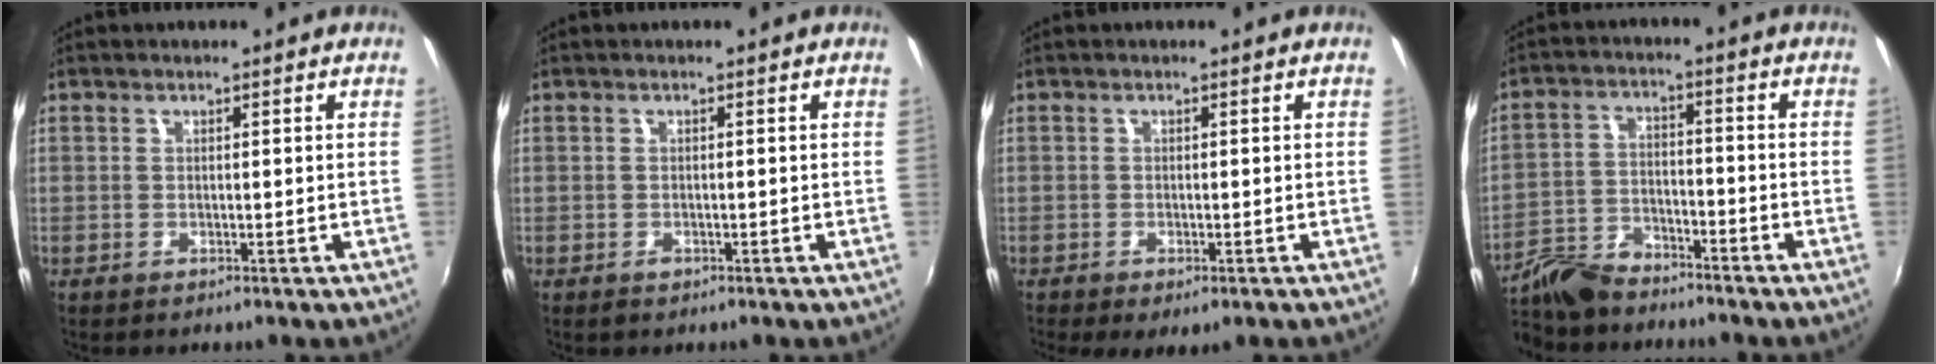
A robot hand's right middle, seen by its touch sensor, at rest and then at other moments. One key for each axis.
{"total": 1.0, "fx": -0.7, "fy": 0.7, "fz": 0.4, "tx": -0.007, "ty": -0.003, "tz": -0.011}
{"total": 3.2, "fx": -1.8, "fy": 1.1, "fz": 2.4, "tx": -0.045, "ty": -0.019, "tz": -0.021}
{"total": 9.9, "fx": -8.6, "fy": 3.6, "fz": 3.4, "tx": -0.090, "ty": 0.002, "tz": -0.161}